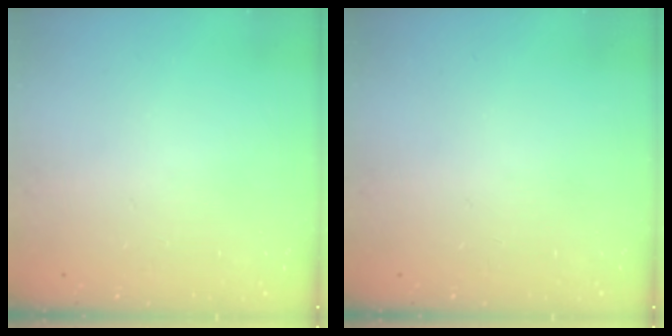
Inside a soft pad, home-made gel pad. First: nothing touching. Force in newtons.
{"total": 0.0}